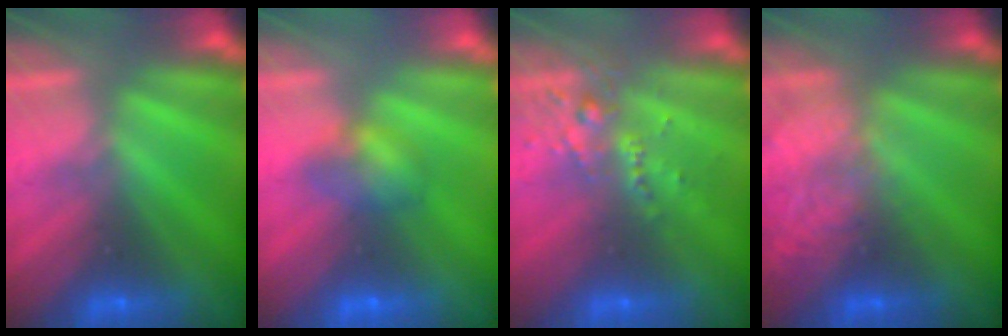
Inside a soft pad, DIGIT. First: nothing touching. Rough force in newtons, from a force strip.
{"total": 4.6}
{"total": 2.6}
{"total": 2.1}